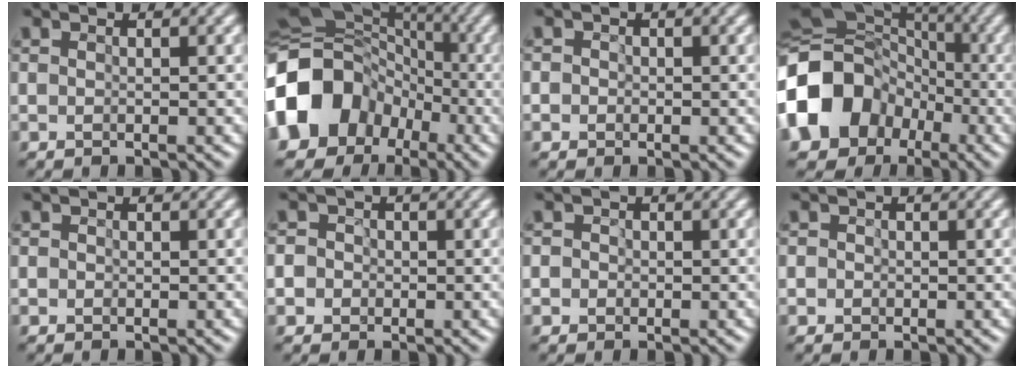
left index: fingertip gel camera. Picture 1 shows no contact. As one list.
[{"total": 12.4, "force": [-4.1, 10.2, 5.8], "torque": [-0.138, -0.005, -0.082]}, {"total": 2.5, "force": [-0.3, 2.3, 0.8], "torque": [0.011, 0.025, -0.028]}, {"total": 14.1, "force": [-4.0, 11.8, 6.7], "torque": [-0.170, -0.002, -0.091]}, {"total": 0.8, "force": [0.1, 0.8, 0.3], "torque": [0.010, 0.009, -0.009]}, {"total": 5.3, "force": [-1.6, 4.9, 1.2], "torque": [-0.023, 0.015, -0.051]}, {"total": 2.8, "force": [-0.4, 2.6, 0.8], "torque": [0.010, 0.025, -0.031]}, {"total": 2.1, "force": [-0.1, 2.0, 0.6], "torque": [0.011, 0.024, -0.025]}]